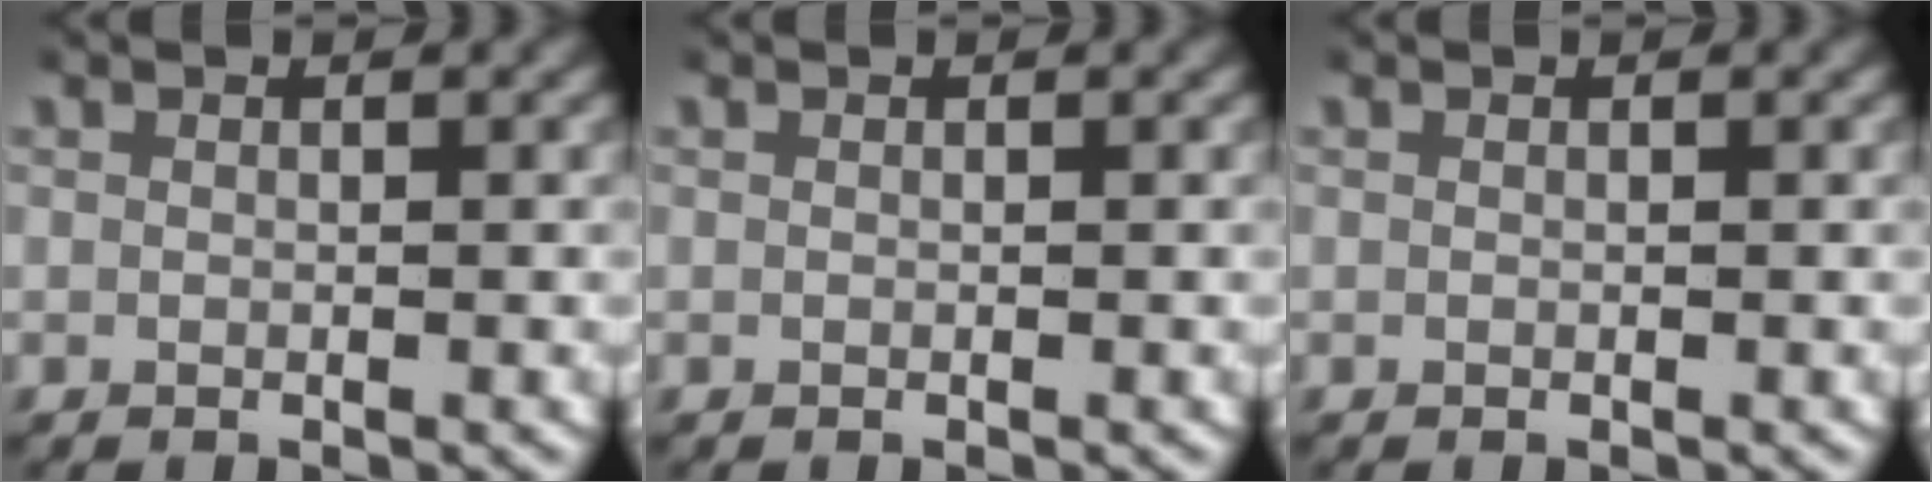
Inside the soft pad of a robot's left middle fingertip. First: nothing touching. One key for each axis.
{"total": 0.0}
{"total": 0.0}